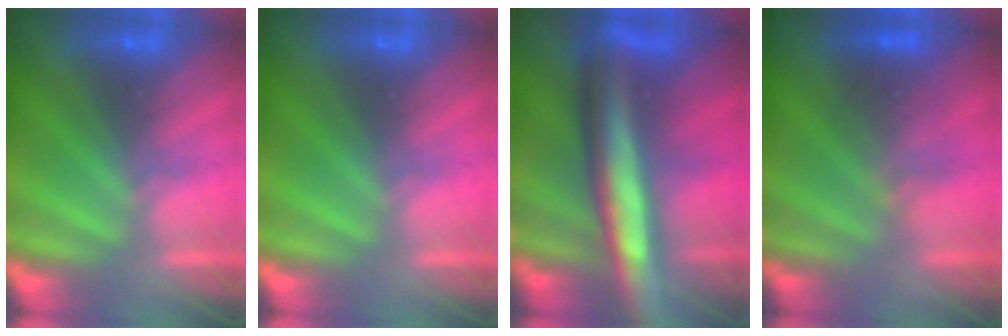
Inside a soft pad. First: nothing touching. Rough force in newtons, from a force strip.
{"total": 0.0}
{"total": 8.6}
{"total": 2.5}